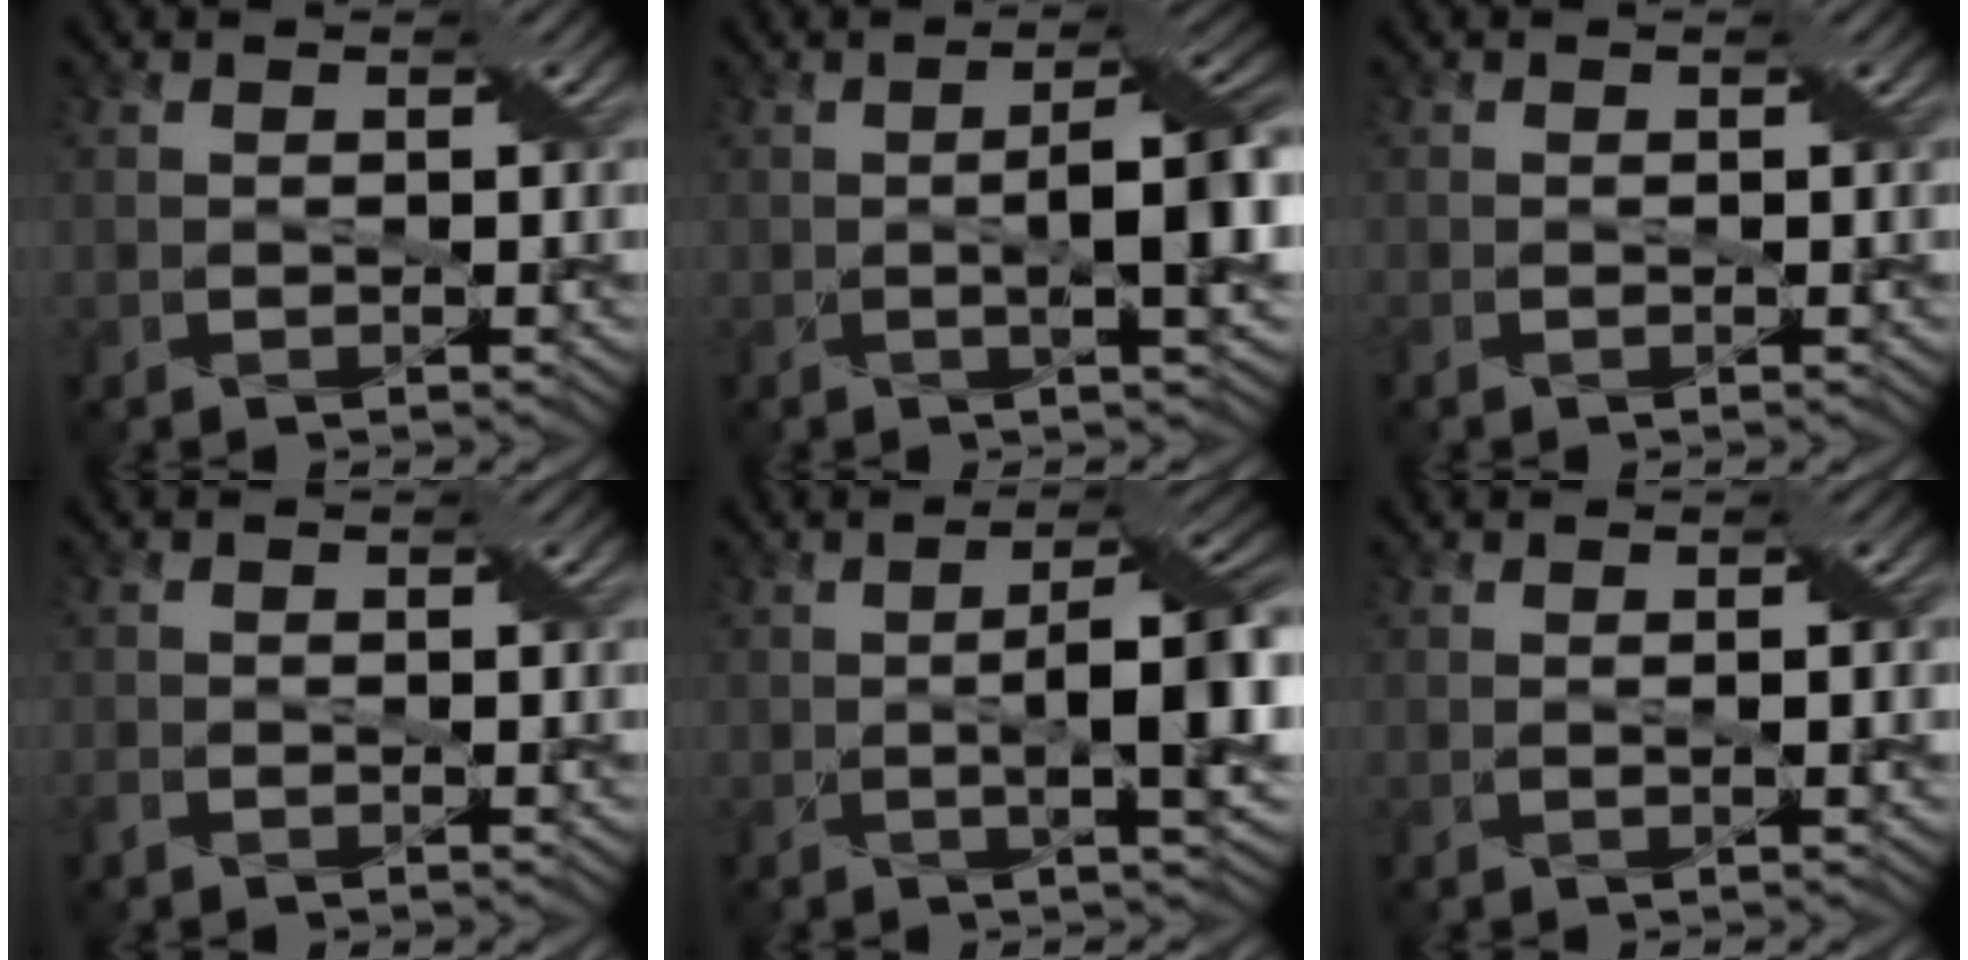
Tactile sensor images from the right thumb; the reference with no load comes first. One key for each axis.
{"total": 7.3, "fx": -0.6, "fy": 1.7, "fz": 7.1, "tx": -0.107, "ty": 0.006, "tz": -0.010}
{"total": 0.7, "fx": -0.5, "fy": 0.4, "fz": 0.4, "tx": -0.010, "ty": -0.003, "tz": -0.007}
{"total": 1.0, "fx": -0.7, "fy": 0.6, "fz": 0.4, "tx": -0.014, "ty": 0.001, "tz": -0.013}
{"total": 8.4, "fx": -0.7, "fy": 2.2, "fz": 8.1, "tx": -0.121, "ty": 0.005, "tz": -0.012}
{"total": 1.2, "fx": 0.0, "fy": 0.1, "fz": 1.2, "tx": -0.021, "ty": 0.003, "tz": 0.001}